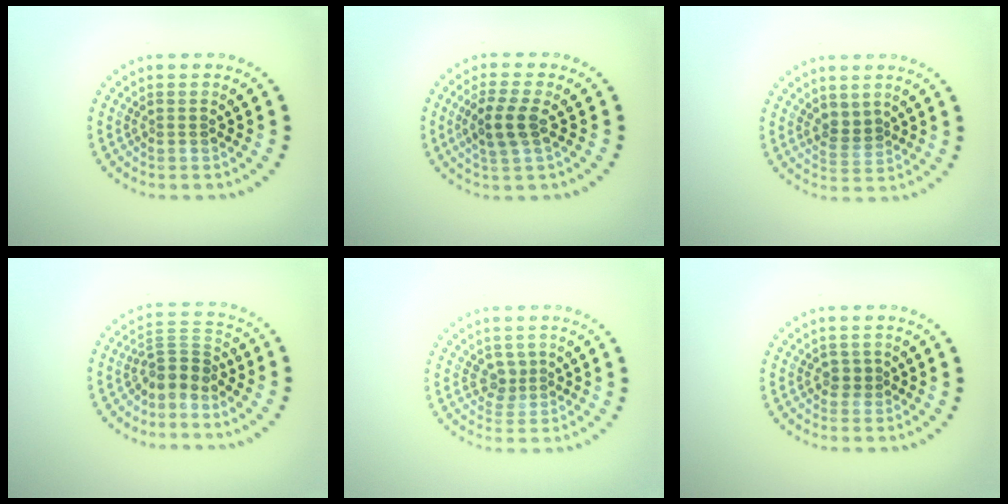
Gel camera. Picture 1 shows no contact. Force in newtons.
{"total": 3.0, "press": 2.8, "slide": 1.0}
{"total": 1.6, "press": 1.4, "slide": 0.8}
{"total": 2.8, "press": 2.0, "slide": 1.9}
{"total": 1.8, "press": 1.2, "slide": 1.3}
{"total": 1.1, "press": 0.9, "slide": 0.6}